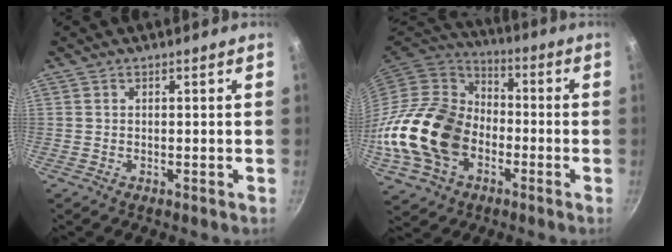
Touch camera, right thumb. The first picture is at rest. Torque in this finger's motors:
{"motor_torque": [2.42, 2.59, 1.93, -0.85, 0.27]}